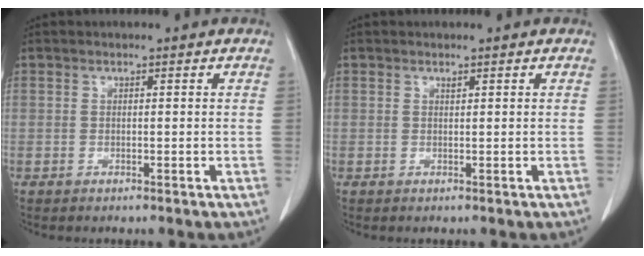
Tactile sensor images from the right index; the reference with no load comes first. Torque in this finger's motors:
{"motor_torque": [0.03, -0.01, -0.01, 0.01]}